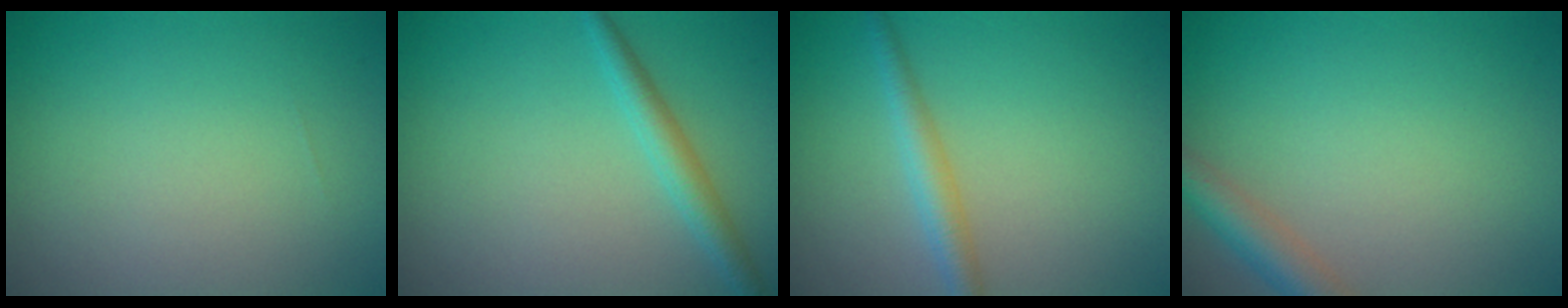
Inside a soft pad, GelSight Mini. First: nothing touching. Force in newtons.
{"total": 2.2, "press": 2.2, "slide": 0.0}
{"total": 2.3, "press": 2.3, "slide": 0.0}
{"total": 2.9, "press": 2.9, "slide": 0.1}